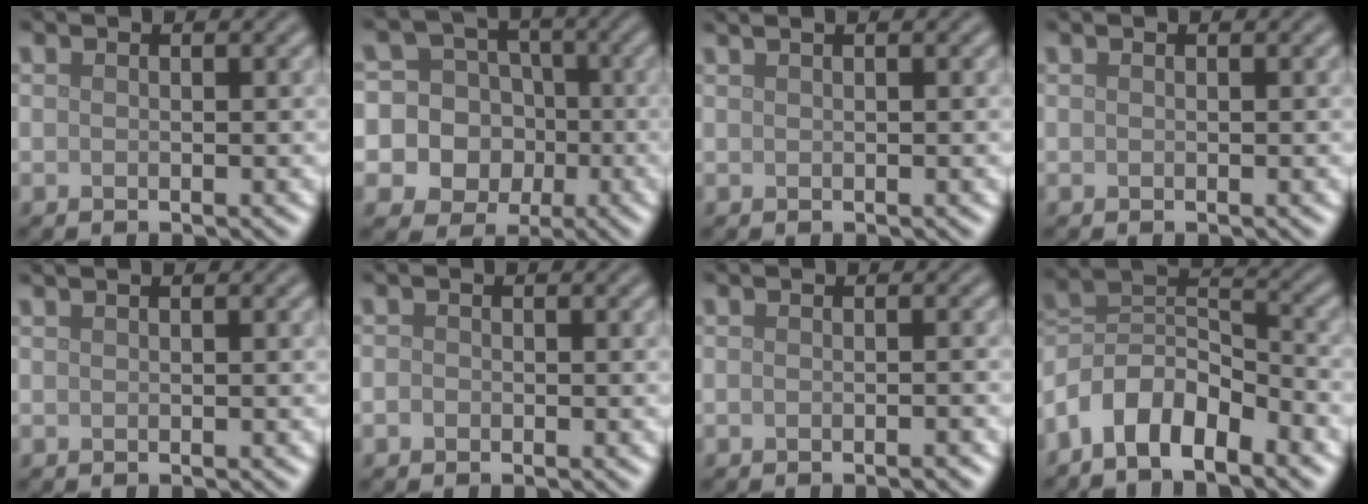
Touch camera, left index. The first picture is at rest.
{"total": 14.7, "force": [-2.0, 14.2, 3.4], "torque": [-0.116, 0.012, -0.057]}
{"total": 1.4, "force": [1.0, 0.5, 0.9], "torque": [-0.011, 0.002, 0.008]}
{"total": 0.0}
{"total": 0.6, "force": [0.5, 0.1, 0.3], "torque": [-0.009, 0.005, 0.007]}
{"total": 0.6, "force": [-0.3, 0.5, 0.2], "torque": [-0.001, -0.002, -0.006]}
{"total": 0.9, "force": [-0.7, 0.1, 0.6], "torque": [-0.008, 0.001, -0.010]}
{"total": 7.5, "force": [-5.0, 3.3, 4.6], "torque": [-0.073, 0.012, -0.101]}